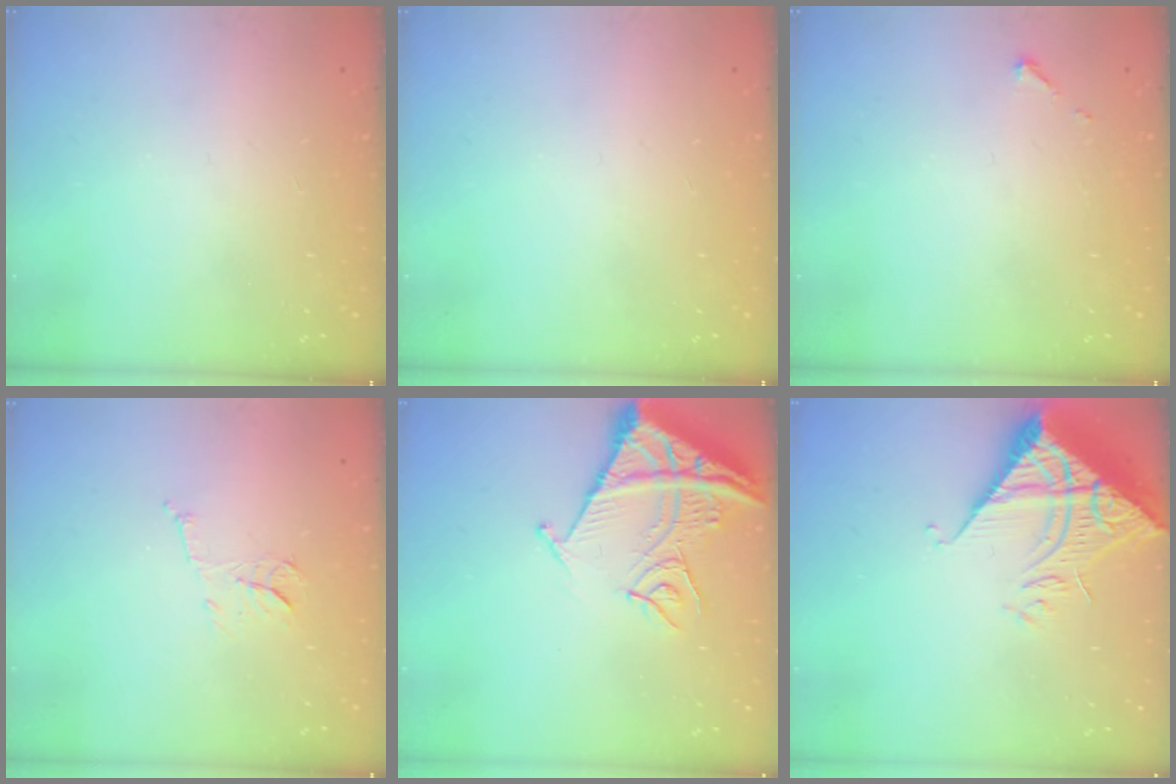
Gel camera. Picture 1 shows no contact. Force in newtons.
{"total": 0.0}
{"total": 2.6, "press": 2.6, "slide": 0.3}
{"total": 6.0, "press": 6.0, "slide": 0.5}
{"total": 14.1, "press": 14.0, "slide": 1.6}
{"total": 10.7, "press": 10.6, "slide": 1.0}